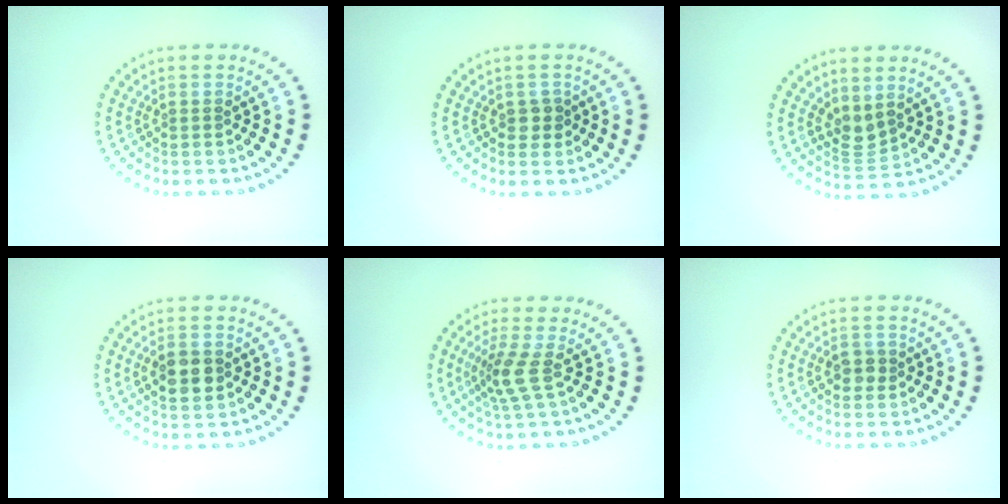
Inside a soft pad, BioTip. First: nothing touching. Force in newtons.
{"total": 1.2, "press": 1.2, "slide": 0.3}
{"total": 2.0, "press": 1.6, "slide": 1.2}
{"total": 3.2, "press": 3.2, "slide": 0.2}
{"total": 2.7, "press": 2.0, "slide": 1.8}
{"total": 1.5, "press": 1.5, "slide": 0.2}